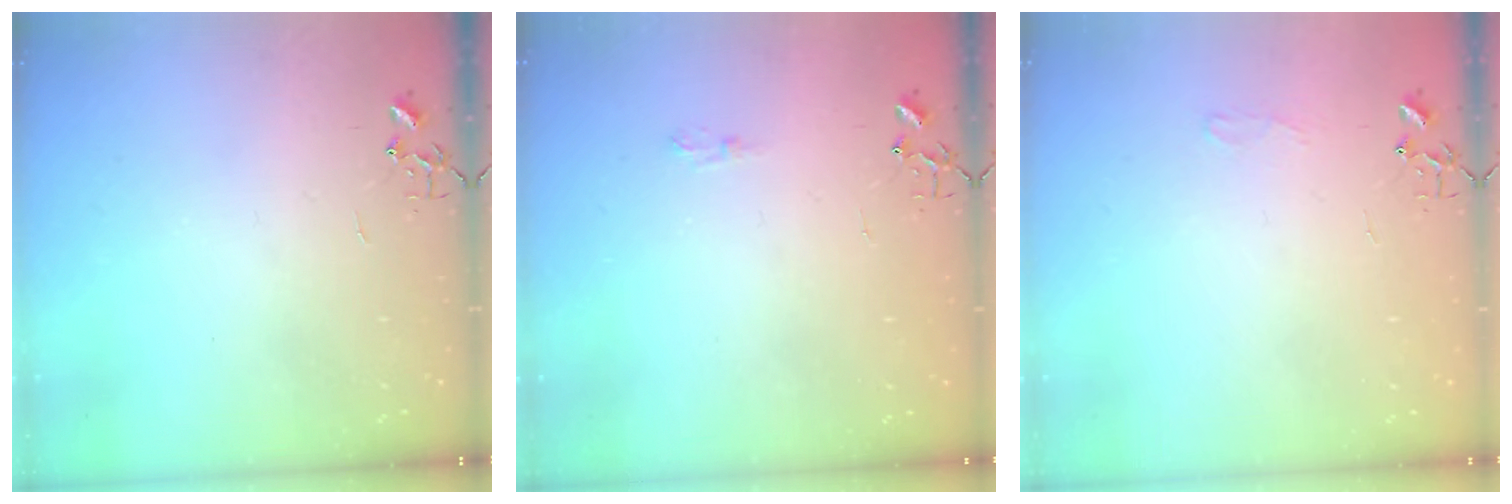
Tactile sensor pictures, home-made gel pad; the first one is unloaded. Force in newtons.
{"total": 5.0, "press": 5.0, "slide": 0.5}
{"total": 5.9, "press": 5.8, "slide": 0.7}